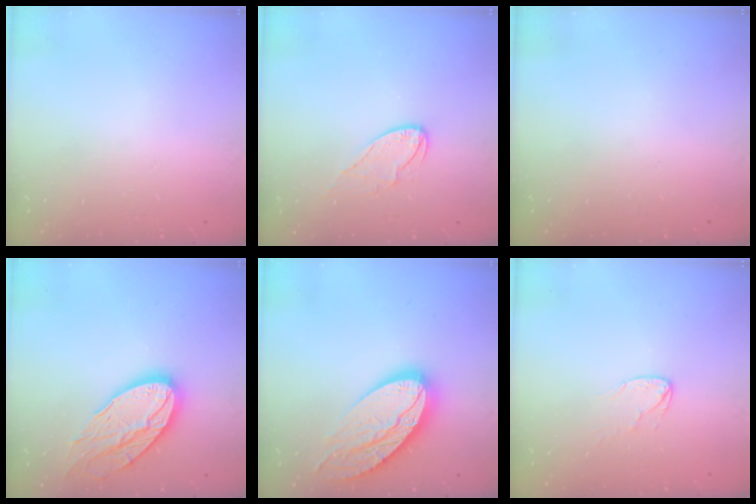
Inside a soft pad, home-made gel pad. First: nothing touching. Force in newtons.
{"total": 7.1, "press": 7.1, "slide": 0.1}
{"total": 0.0}
{"total": 19.0, "press": 18.9, "slide": 1.5}
{"total": 18.1, "press": 18.1, "slide": 1.2}
{"total": 4.0, "press": 4.0, "slide": 0.3}